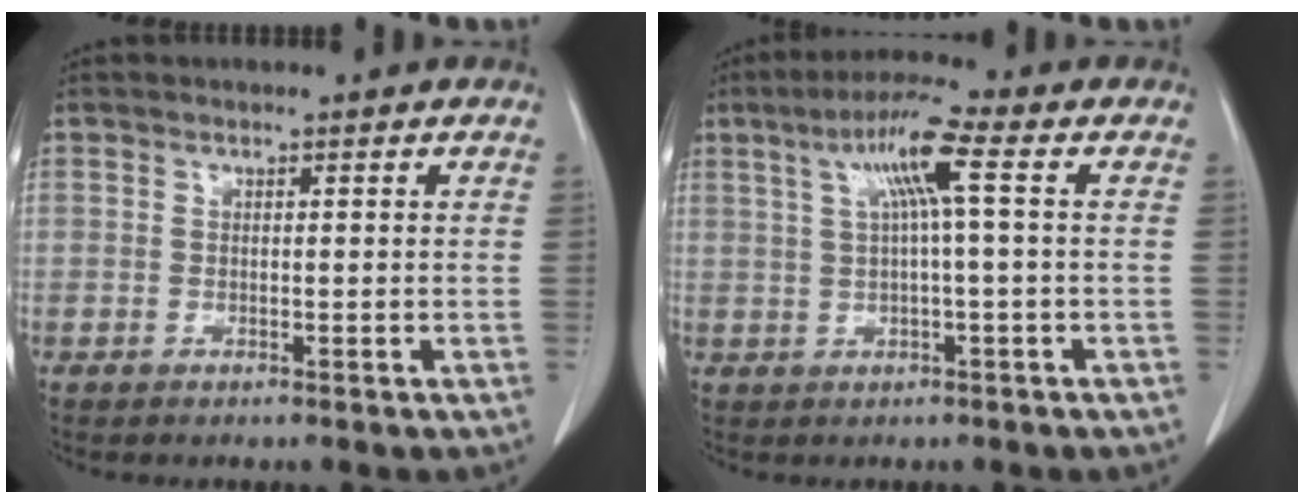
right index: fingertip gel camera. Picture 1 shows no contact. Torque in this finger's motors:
{"motor_torque": [0.98, 0.35, 0.34, 0.13]}